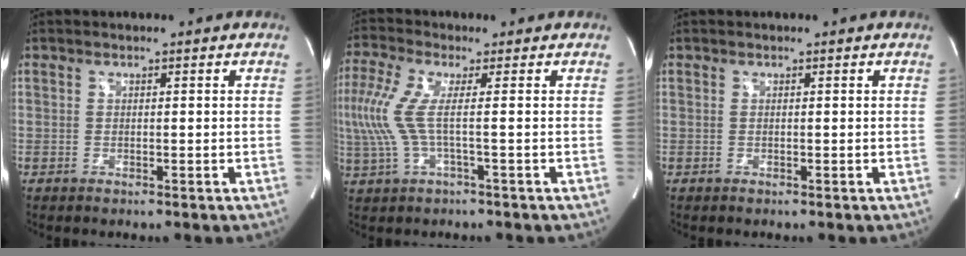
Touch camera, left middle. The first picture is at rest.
{"total": 8.2, "force": [0.1, 1.4, 8.0], "torque": [-0.212, 0.013, -0.003]}
{"total": 0.0}